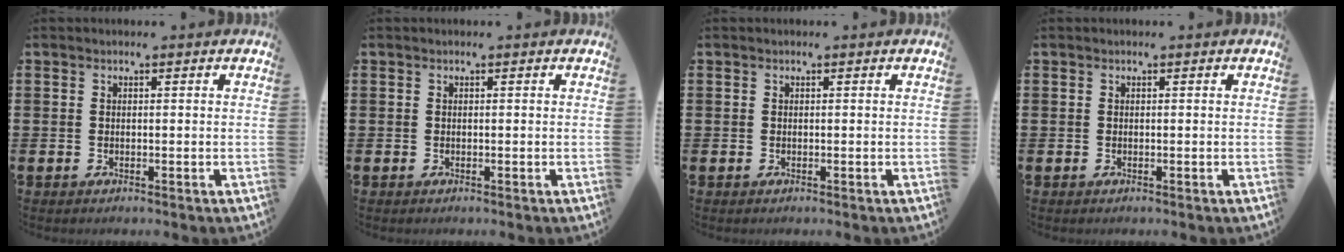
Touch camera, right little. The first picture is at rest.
{"total": 0.0}
{"total": 0.0}
{"total": 0.0}